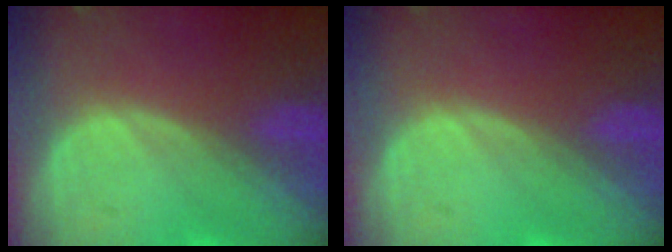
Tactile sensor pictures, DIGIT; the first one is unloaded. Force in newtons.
{"total": 0.0}